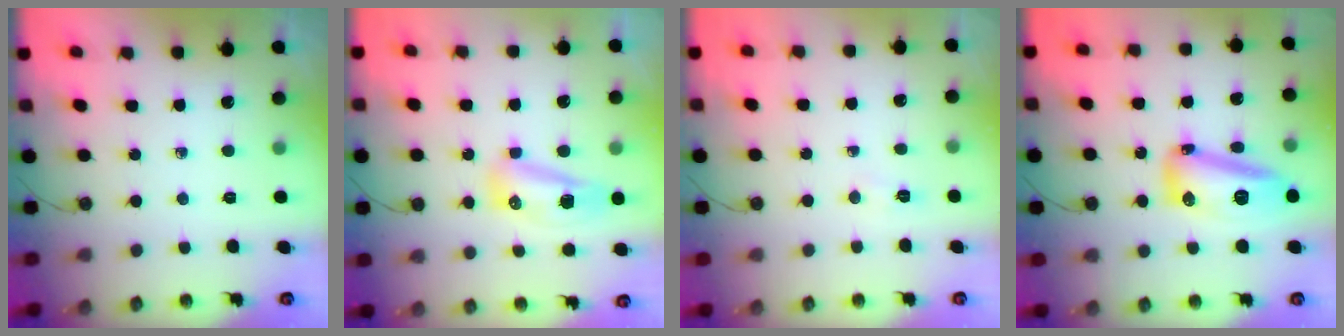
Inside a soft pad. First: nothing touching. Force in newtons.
{"total": 13.9, "press": 10.7, "slide": 8.8}
{"total": 3.4, "press": 3.4, "slide": 0.5}
{"total": 28.9, "press": 19.3, "slide": 21.5}